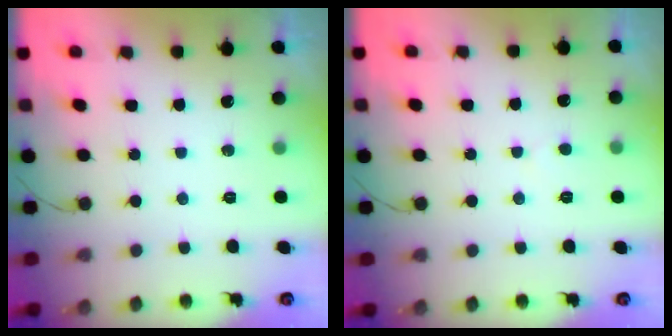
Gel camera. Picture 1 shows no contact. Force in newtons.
{"total": 2.6, "press": 2.6, "slide": 0.2}